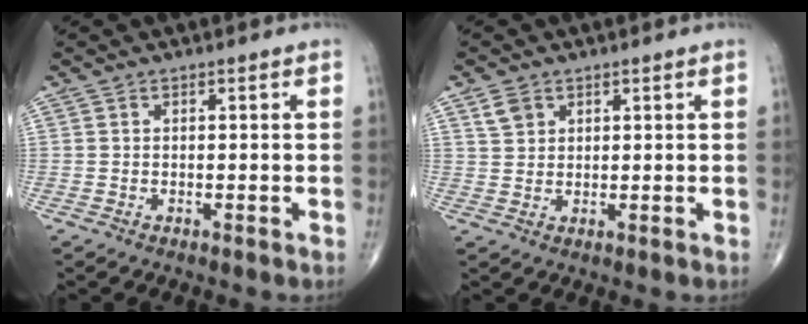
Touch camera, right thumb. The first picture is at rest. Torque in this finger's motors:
{"motor_torque": [-0.46, 0.59, -0.08, 0.01, 0.07]}